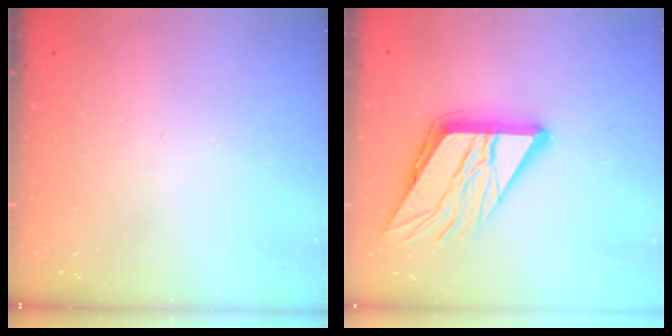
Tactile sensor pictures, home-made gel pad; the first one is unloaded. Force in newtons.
{"total": 18.8, "press": 18.6, "slide": 2.2}